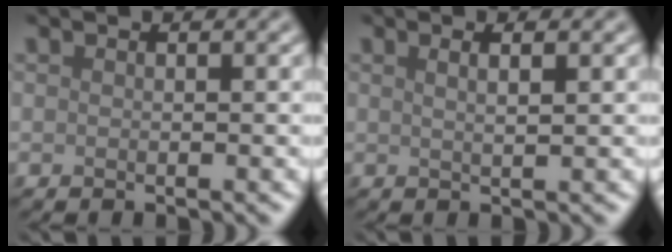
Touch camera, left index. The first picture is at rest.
{"total": 2.1, "force": [0.9, 0.8, 1.7], "torque": [-0.011, 0.001, -0.003]}